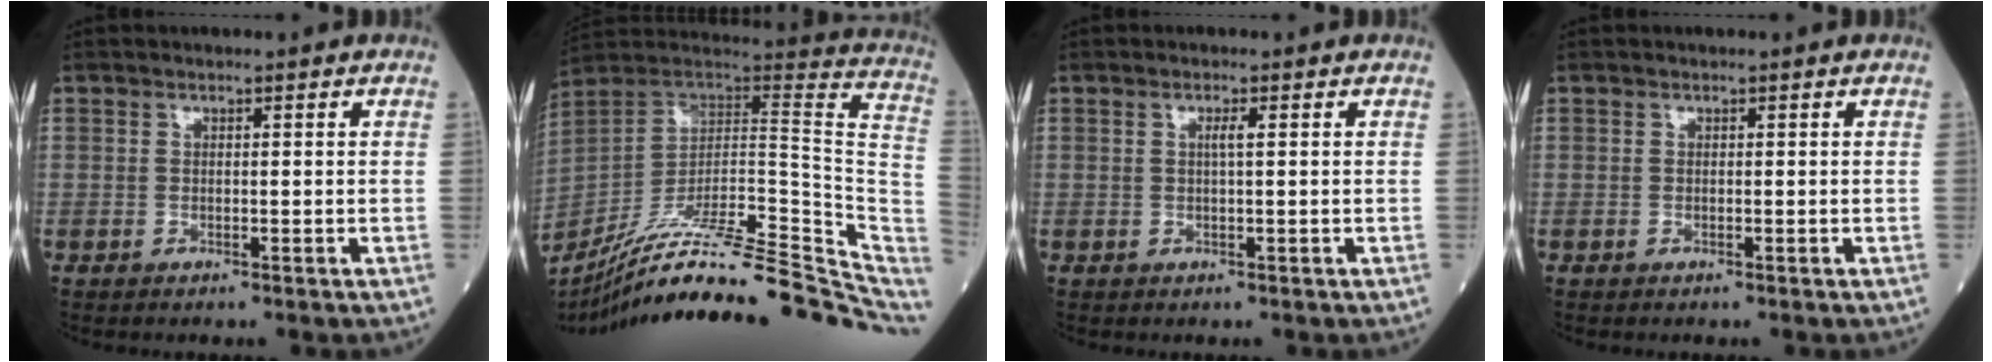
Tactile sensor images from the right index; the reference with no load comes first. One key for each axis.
{"total": 32.0, "fx": -25.7, "fy": 4.1, "fz": 18.5, "tx": -0.188, "ty": -0.010, "tz": -0.374}
{"total": 1.3, "fx": 0.3, "fy": -0.1, "fz": 1.2, "tx": -0.023, "ty": 0.002, "tz": 0.003}
{"total": 0.0}